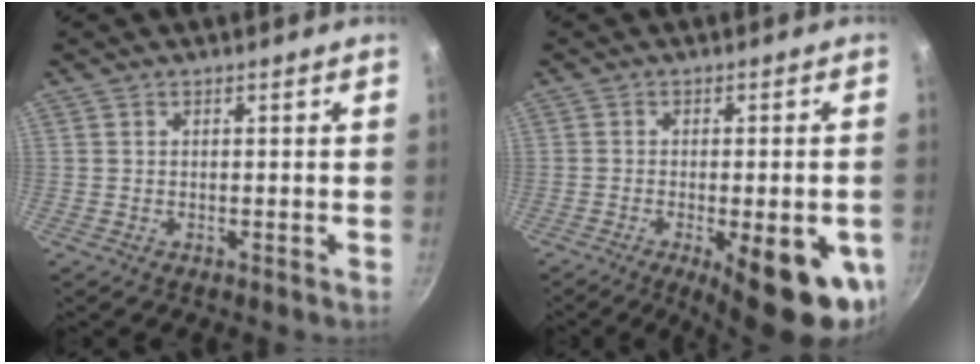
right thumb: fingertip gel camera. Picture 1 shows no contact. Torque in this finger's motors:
{"motor_torque": [2.66, 2.34, 2.14, -0.63, 0.39]}